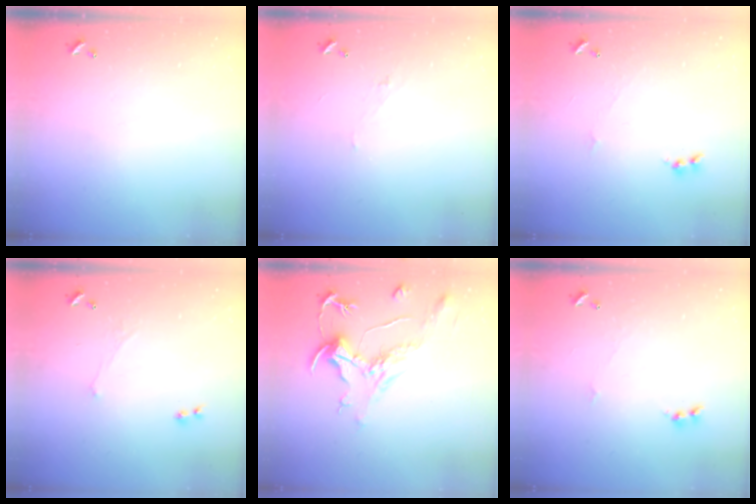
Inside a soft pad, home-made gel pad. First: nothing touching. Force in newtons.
{"total": 2.0, "press": 1.9, "slide": 0.5}
{"total": 1.6, "press": 1.5, "slide": 0.4}
{"total": 1.1, "press": 0.7, "slide": 0.9}
{"total": 2.2, "press": 1.7, "slide": 1.4}
{"total": 1.6, "press": 1.6, "slide": 0.2}